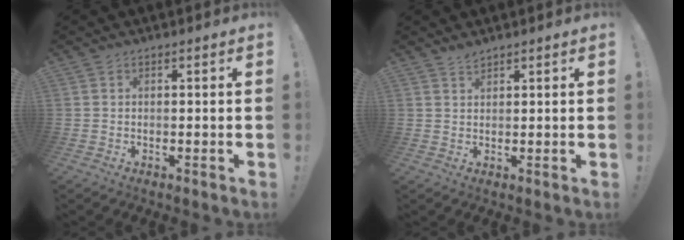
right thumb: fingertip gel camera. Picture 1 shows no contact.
{"total": 2.1, "force": [1.9, 0.6, 0.5], "torque": [-0.003, -0.010, 0.034]}